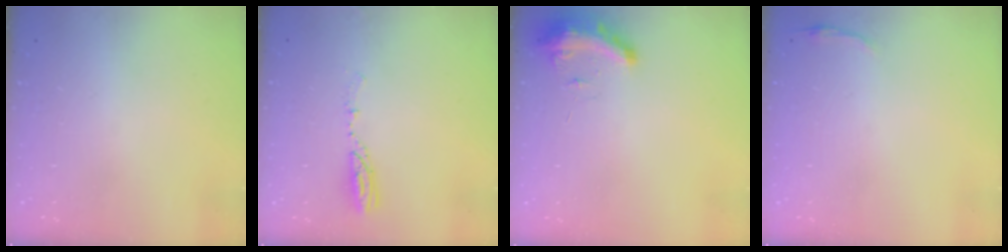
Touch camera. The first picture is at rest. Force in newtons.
{"total": 4.8, "press": 4.7, "slide": 1.0}
{"total": 9.3, "press": 9.2, "slide": 0.9}
{"total": 2.8, "press": 2.8, "slide": 0.6}